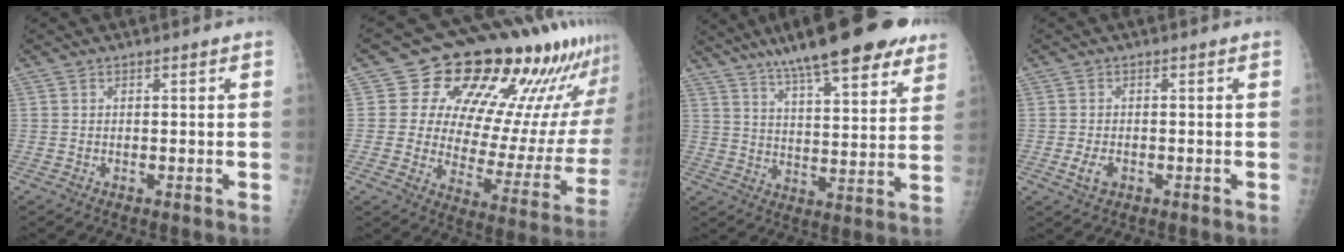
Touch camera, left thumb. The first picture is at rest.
{"total": 24.3, "force": [16.4, 10.8, 14.3], "torque": [-0.154, -0.072, 0.222]}
{"total": 23.1, "force": [16.3, 5.8, 15.3], "torque": [-0.211, -0.035, 0.239]}
{"total": 2.7, "force": [-0.8, 1.8, 1.8], "torque": [-0.033, 0.000, -0.012]}